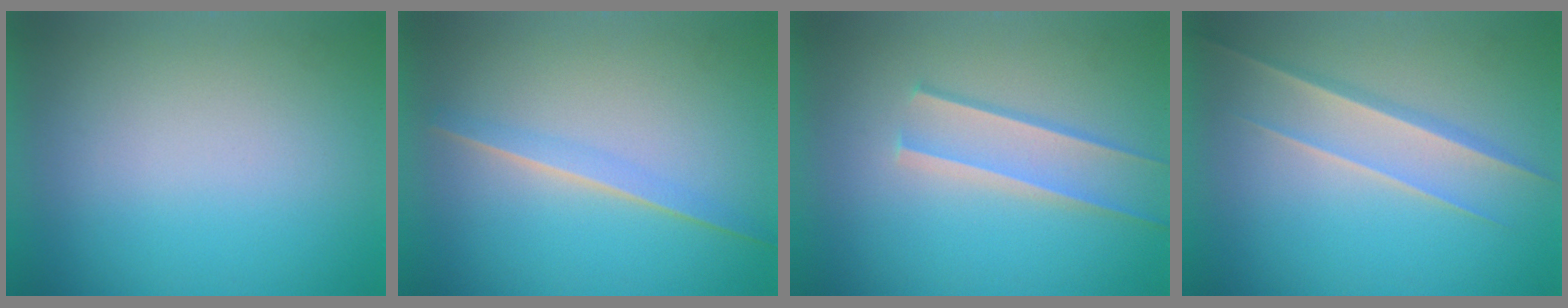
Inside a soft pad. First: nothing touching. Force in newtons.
{"total": 1.3}
{"total": 1.6}
{"total": 1.5}